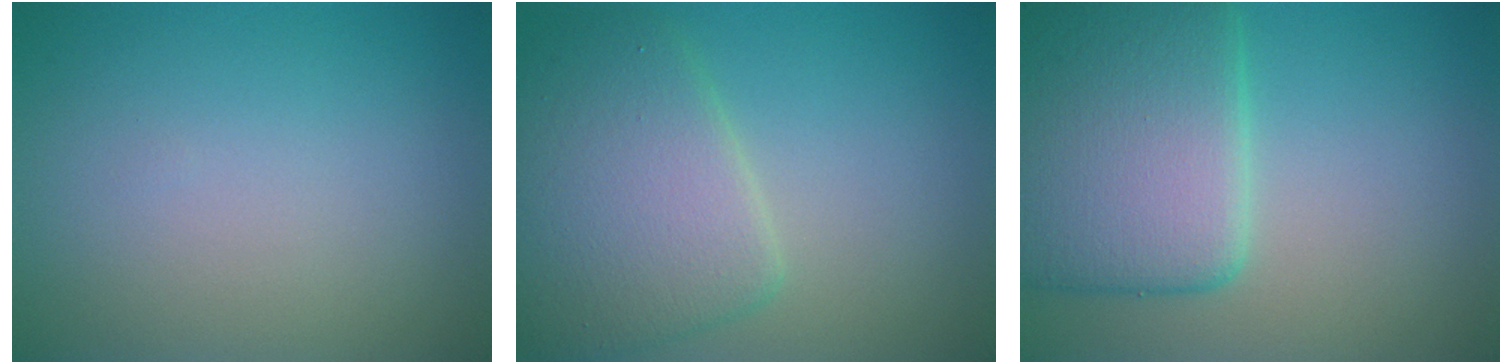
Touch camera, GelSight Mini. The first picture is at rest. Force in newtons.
{"total": 6.2, "press": 6.2, "slide": 0.2}
{"total": 8.9, "press": 8.9, "slide": 0.6}